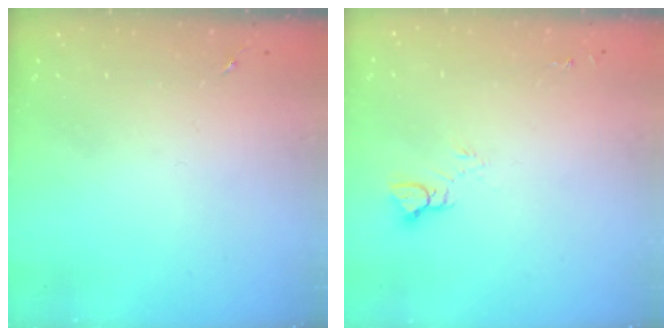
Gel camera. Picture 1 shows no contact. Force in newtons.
{"total": 5.3, "press": 5.3, "slide": 0.5}